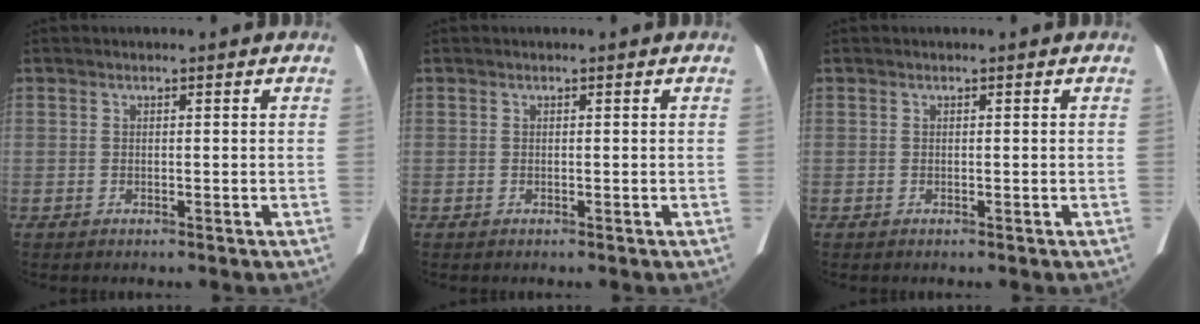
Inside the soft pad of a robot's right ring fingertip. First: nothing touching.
{"total": 0.0}
{"total": 0.0}